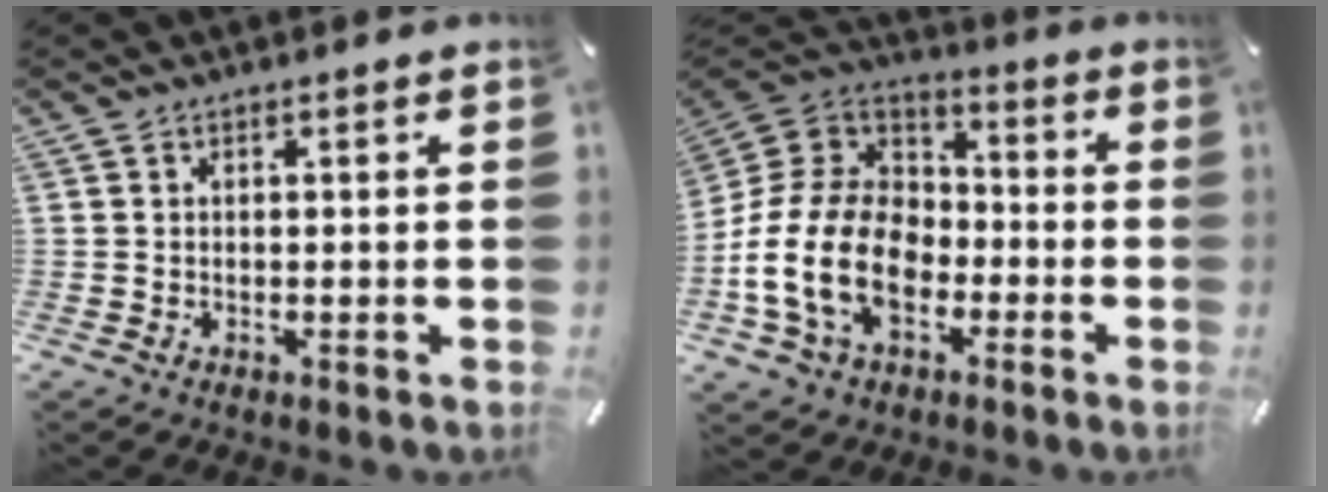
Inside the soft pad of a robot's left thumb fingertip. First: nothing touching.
{"total": 18.3, "force": [-6.7, 13.0, 11.1], "torque": [-0.255, 0.027, -0.120]}